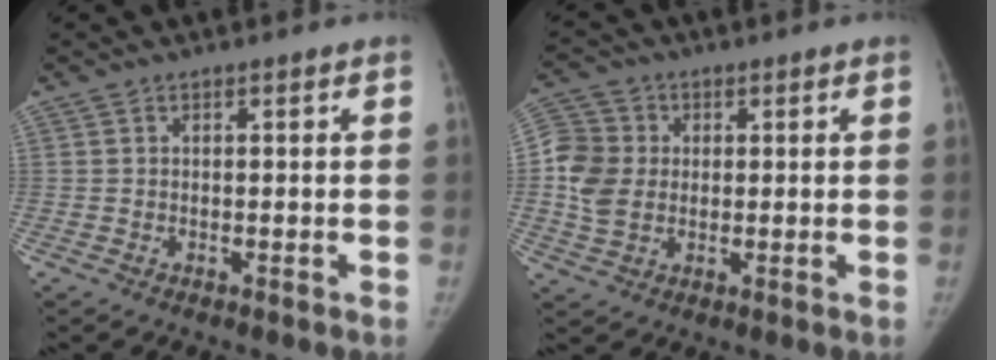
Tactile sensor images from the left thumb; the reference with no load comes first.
{"total": 8.7, "force": [0.3, 7.4, 4.6], "torque": [-0.086, 0.008, -0.001]}